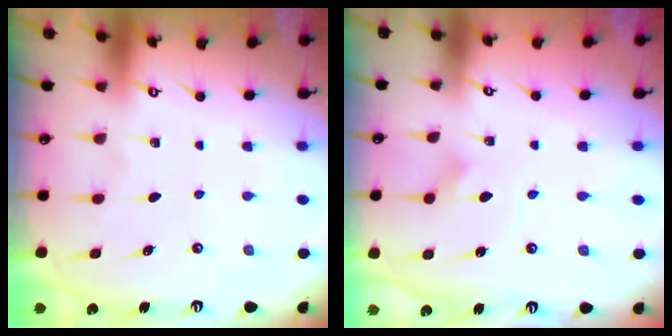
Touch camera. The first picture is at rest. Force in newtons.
{"total": 1.3, "press": 1.3, "slide": 0.0}